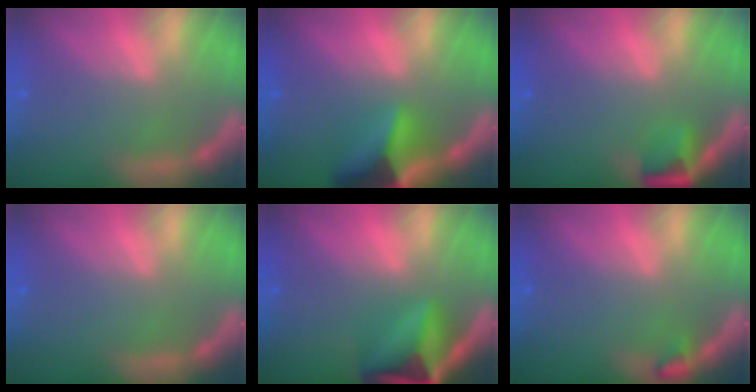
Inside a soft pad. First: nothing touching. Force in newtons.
{"total": 8.4}
{"total": 2.9}
{"total": 0.0}
{"total": 10.0}
{"total": 0.9}